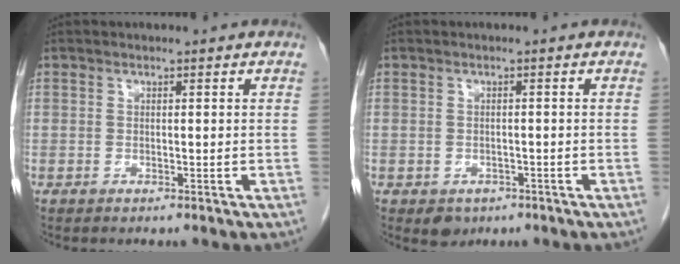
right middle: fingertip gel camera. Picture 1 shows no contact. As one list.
[{"total": 2.8, "force": [-1.6, 2.1, 1.0], "torque": [-0.010, 0.002, -0.015]}]